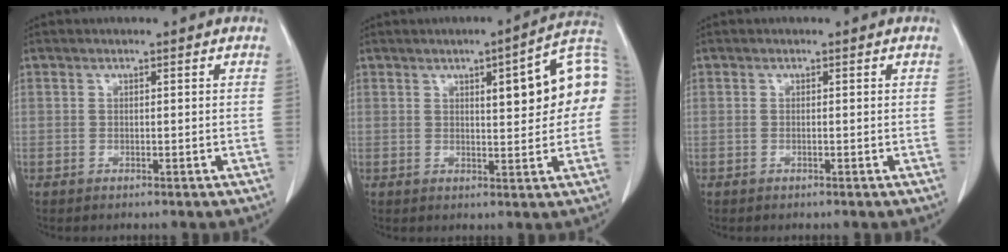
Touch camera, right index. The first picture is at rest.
{"total": 11.7, "force": [1.9, 2.4, 11.3], "torque": [-0.143, 0.030, 0.021]}
{"total": 0.0}